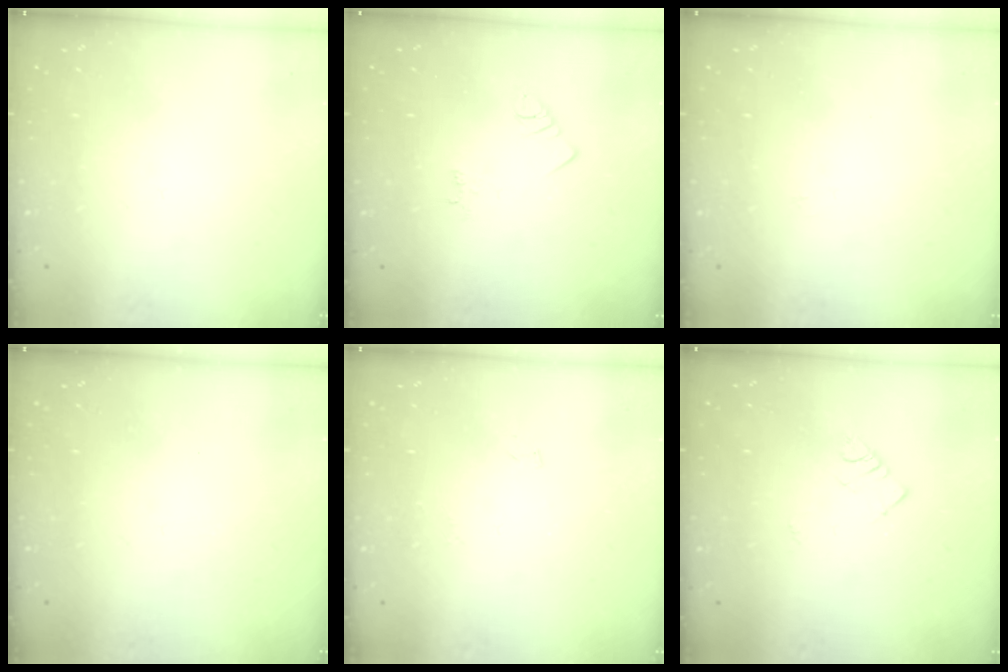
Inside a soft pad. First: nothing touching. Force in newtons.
{"total": 1.4, "press": 1.4, "slide": 0.3}
{"total": 2.2, "press": 2.2, "slide": 0.3}
{"total": 0.0}
{"total": 4.1, "press": 4.1, "slide": 0.4}
{"total": 2.8, "press": 2.7, "slide": 0.4}